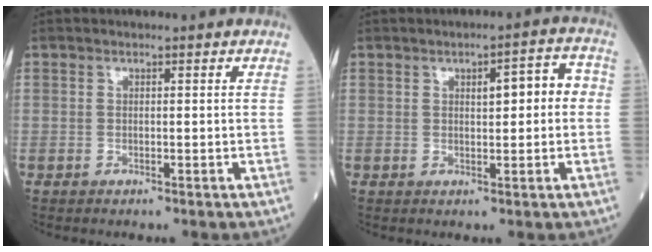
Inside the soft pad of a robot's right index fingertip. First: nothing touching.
{"total": 5.3, "force": [0.8, 1.6, 4.9], "torque": [-0.067, 0.024, 0.011]}